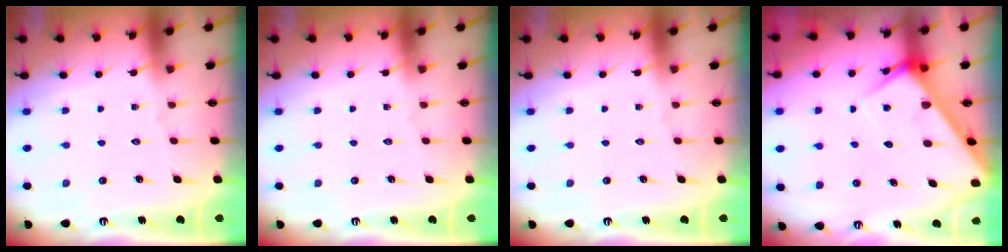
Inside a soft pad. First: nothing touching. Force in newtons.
{"total": 0.0}
{"total": 0.0}
{"total": 6.1, "press": 6.1, "slide": 0.5}